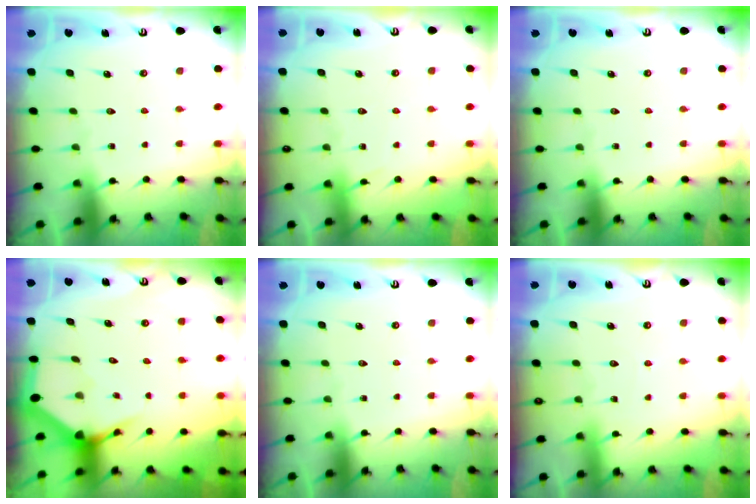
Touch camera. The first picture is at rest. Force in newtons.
{"total": 3.7, "press": 3.7, "slide": 0.5}
{"total": 0.0}
{"total": 3.7, "press": 3.7, "slide": 0.5}
{"total": 0.0}
{"total": 3.2, "press": 3.2, "slide": 0.3}